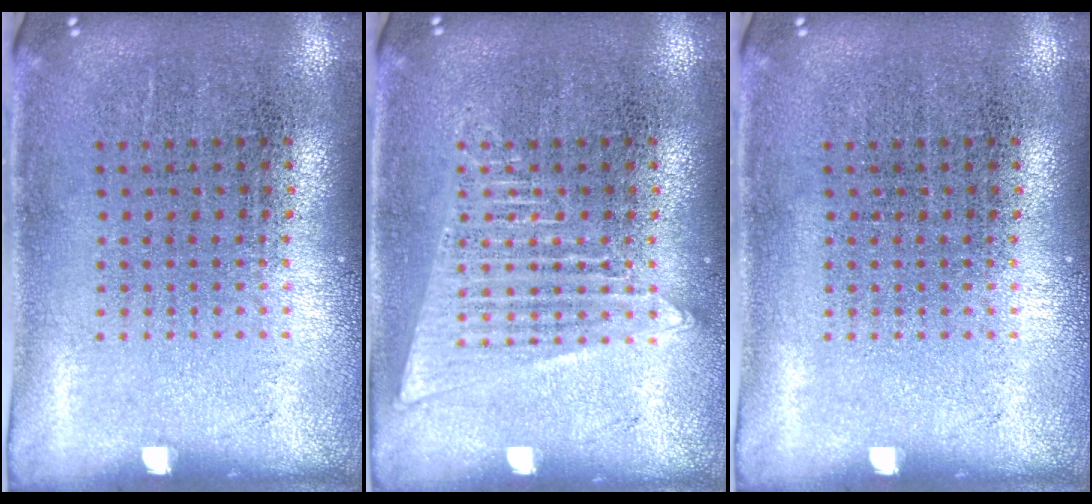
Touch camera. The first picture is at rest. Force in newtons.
{"total": 1.9, "press": 1.9, "slide": 0.2}
{"total": 0.0}